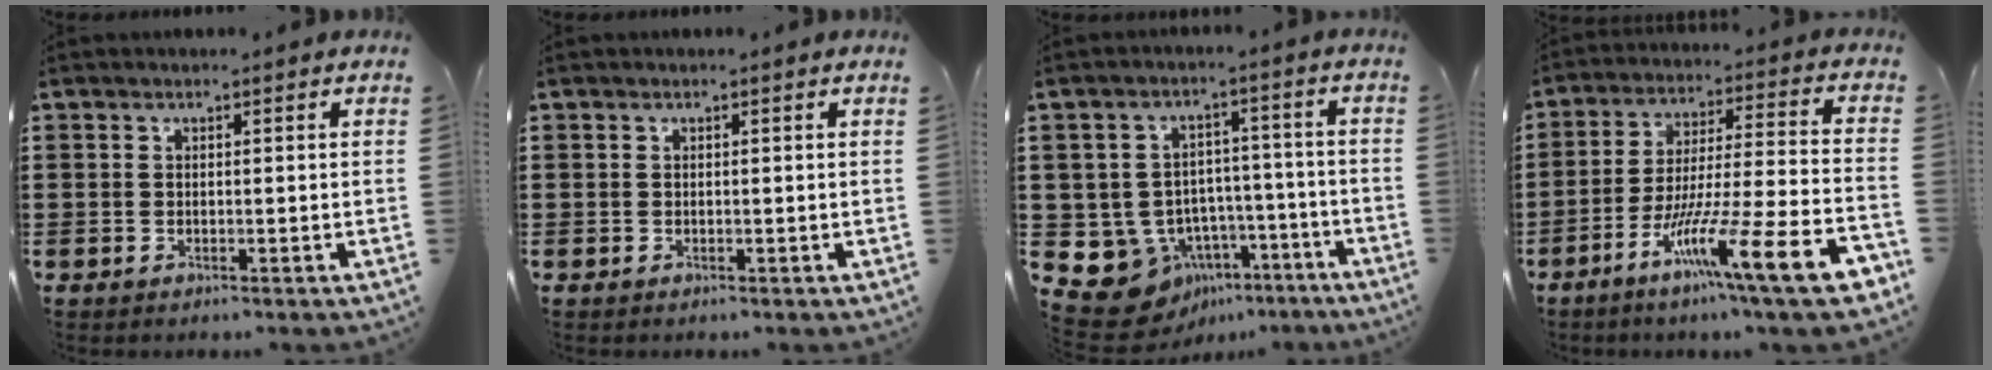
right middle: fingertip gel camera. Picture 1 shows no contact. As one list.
[{"total": 0.0}, {"total": 9.4, "force": [-6.4, 6.4, 2.1], "torque": [-0.068, 0.031, -0.120]}, {"total": 15.1, "force": [-8.9, 0.4, 12.2], "torque": [-0.205, -0.001, -0.158]}]